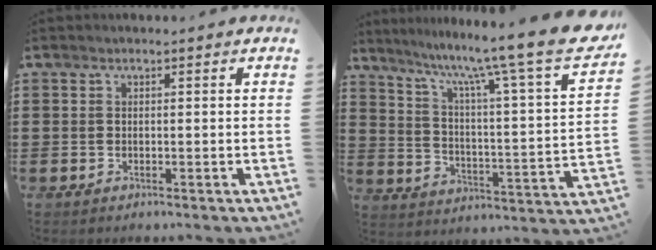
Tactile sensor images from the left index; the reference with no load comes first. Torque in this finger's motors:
{"motor_torque": [1.71, -0.42, 0.42, 0.21]}